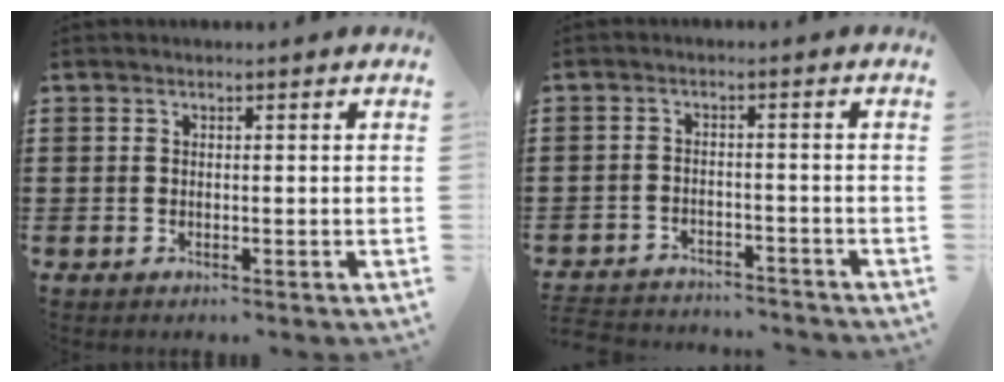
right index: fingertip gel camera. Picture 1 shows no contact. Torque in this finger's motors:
{"motor_torque": [-2.14, 0.00, -1.05, -0.21]}